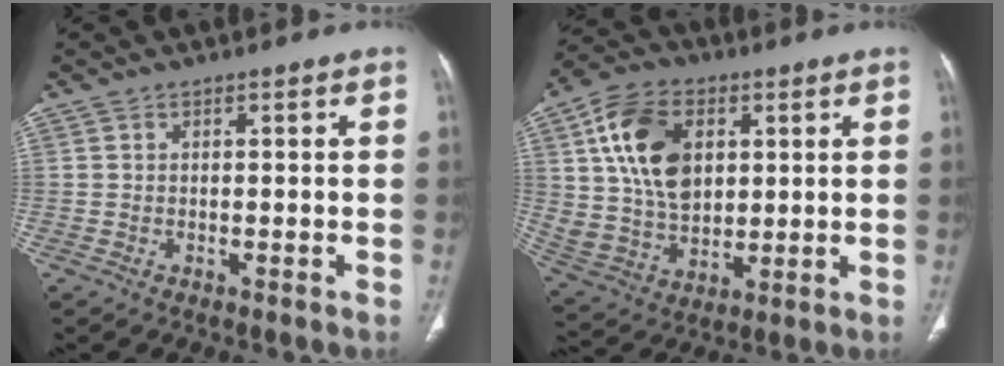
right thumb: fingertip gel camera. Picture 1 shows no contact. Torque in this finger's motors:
{"motor_torque": [-1.22, 2.27, 1.62, 0.89, 0.23]}